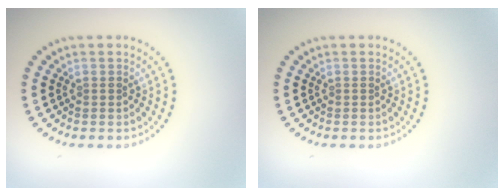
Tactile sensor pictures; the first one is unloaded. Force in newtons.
{"total": 0.0}